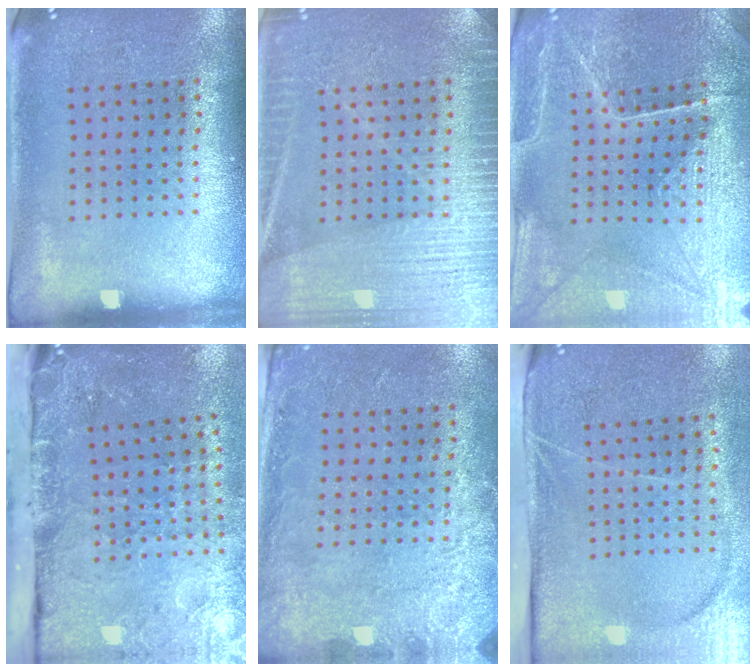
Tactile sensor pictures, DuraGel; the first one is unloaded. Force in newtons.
{"total": 4.9, "press": 4.9, "slide": 0.7}
{"total": 3.4, "press": 3.4, "slide": 0.3}
{"total": 4.8, "press": 3.7, "slide": 3.1}
{"total": 2.8, "press": 1.9, "slide": 2.1}
{"total": 4.2, "press": 3.4, "slide": 2.4}